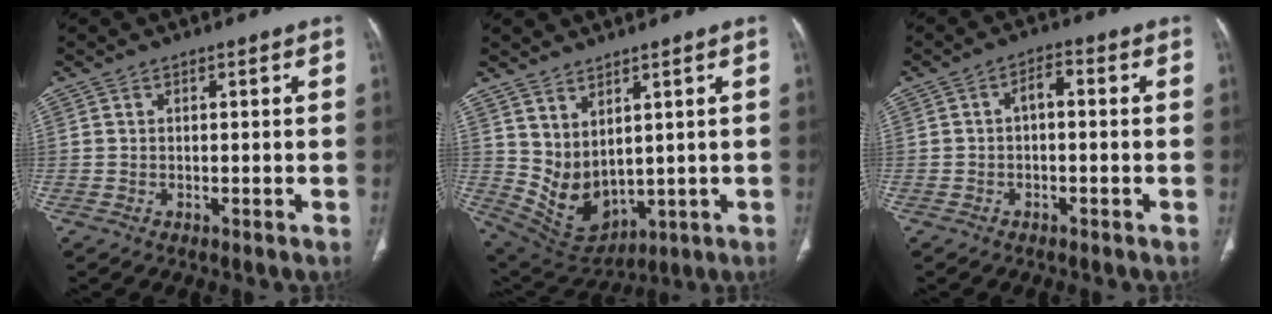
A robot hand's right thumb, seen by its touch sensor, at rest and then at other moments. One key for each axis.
{"total": 9.3, "fx": 3.0, "fy": 5.5, "fz": 6.8, "tx": -0.104, "ty": -0.029, "tz": 0.091}
{"total": 3.0, "fx": -0.3, "fy": 1.5, "fz": 2.6, "tx": -0.037, "ty": 0.018, "tz": -0.012}